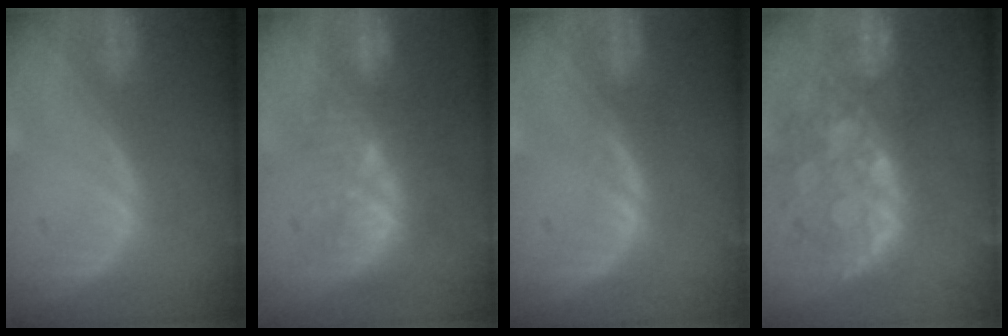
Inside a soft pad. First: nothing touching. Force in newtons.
{"total": 9.9, "press": 9.0, "slide": 4.2}
{"total": 1.1, "press": 1.0, "slide": 0.2}
{"total": 11.2, "press": 9.7, "slide": 5.5}